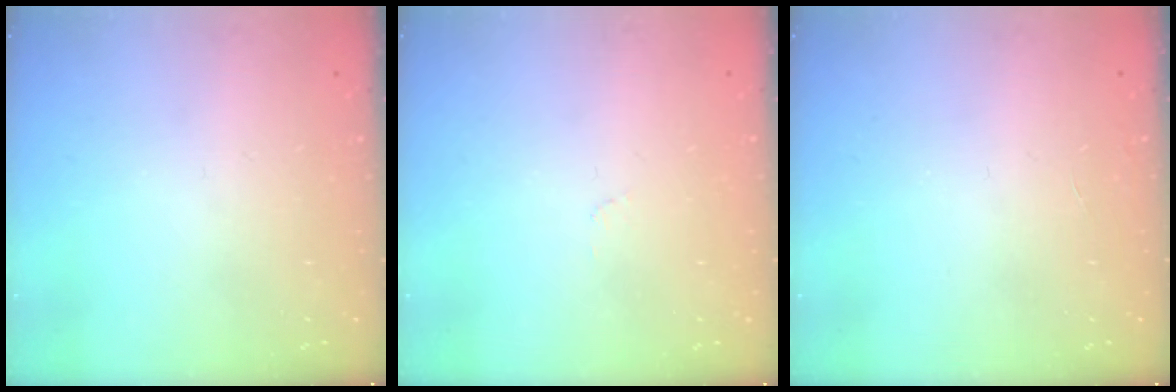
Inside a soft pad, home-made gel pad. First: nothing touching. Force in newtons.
{"total": 2.5, "press": 2.4, "slide": 0.3}
{"total": 0.0}